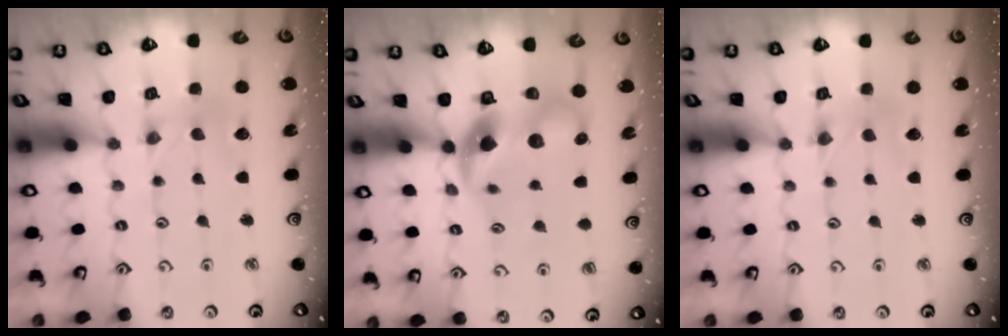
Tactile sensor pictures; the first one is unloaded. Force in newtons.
{"total": 11.6, "press": 11.5, "slide": 1.9}
{"total": 0.0}